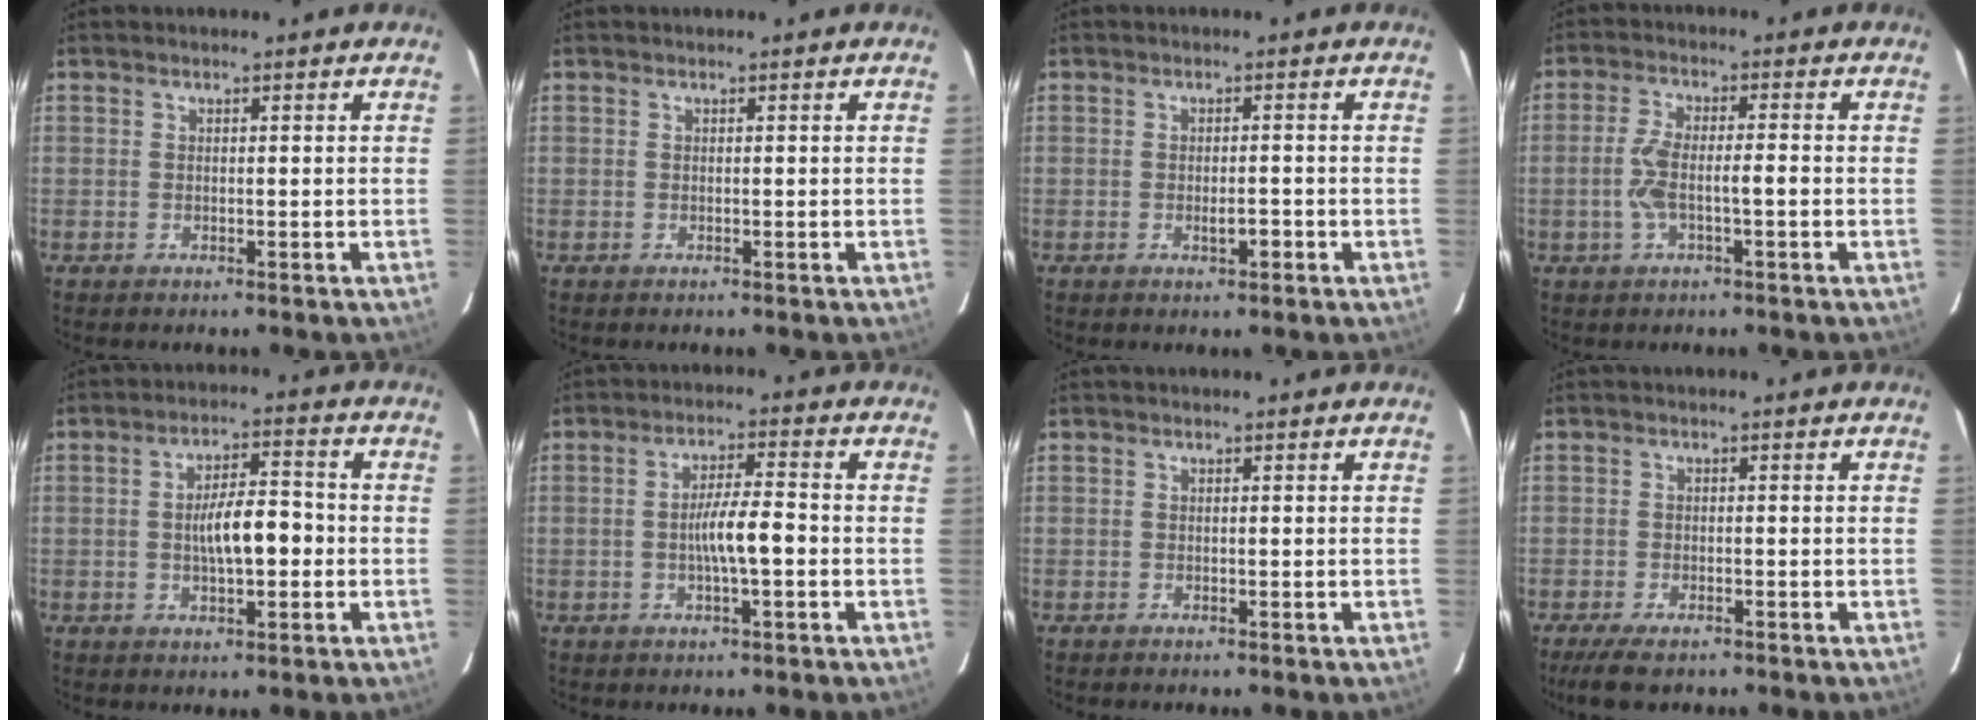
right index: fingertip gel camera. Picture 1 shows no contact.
{"total": 0.0}
{"total": 2.0, "force": [-0.8, 0.5, 1.7], "torque": [-0.028, 0.001, -0.012]}
{"total": 5.6, "force": [-1.3, 1.3, 5.3], "torque": [-0.114, 0.016, -0.022]}
{"total": 7.3, "force": [-0.8, 2.2, 6.9], "torque": [-0.123, 0.014, -0.014]}
{"total": 5.8, "force": [-1.2, 0.6, 5.7], "torque": [-0.105, 0.006, -0.020]}
{"total": 0.0}
{"total": 4.4, "force": [-3.3, 1.4, 2.6], "torque": [-0.048, -0.011, -0.050]}